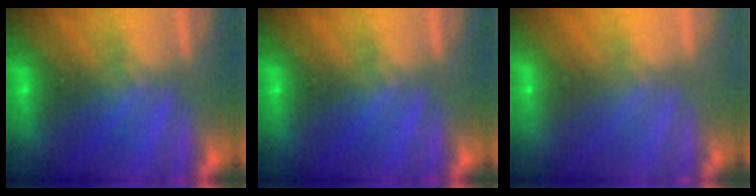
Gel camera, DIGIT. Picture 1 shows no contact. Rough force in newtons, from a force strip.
{"total": 0.0}
{"total": 2.8}